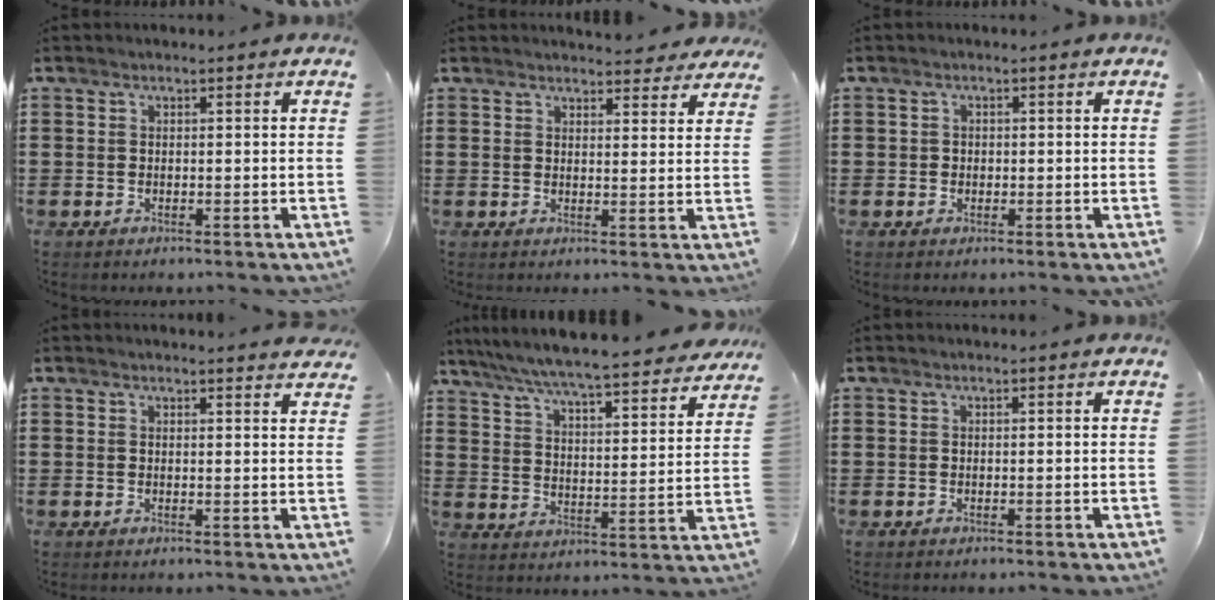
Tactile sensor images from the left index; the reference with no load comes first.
{"total": 3.4, "force": [3.3, 0.6, 0.7], "torque": [-0.005, -0.016, 0.058]}
{"total": 1.0, "force": [0.0, 1.0, 0.2], "torque": [-0.008, 0.007, -0.002]}
{"total": 1.7, "force": [1.6, 0.0, 0.5], "torque": [-0.005, -0.003, 0.031]}
{"total": 6.1, "force": [5.8, -0.6, 1.9], "torque": [-0.065, -0.046, 0.094]}
{"total": 0.0}